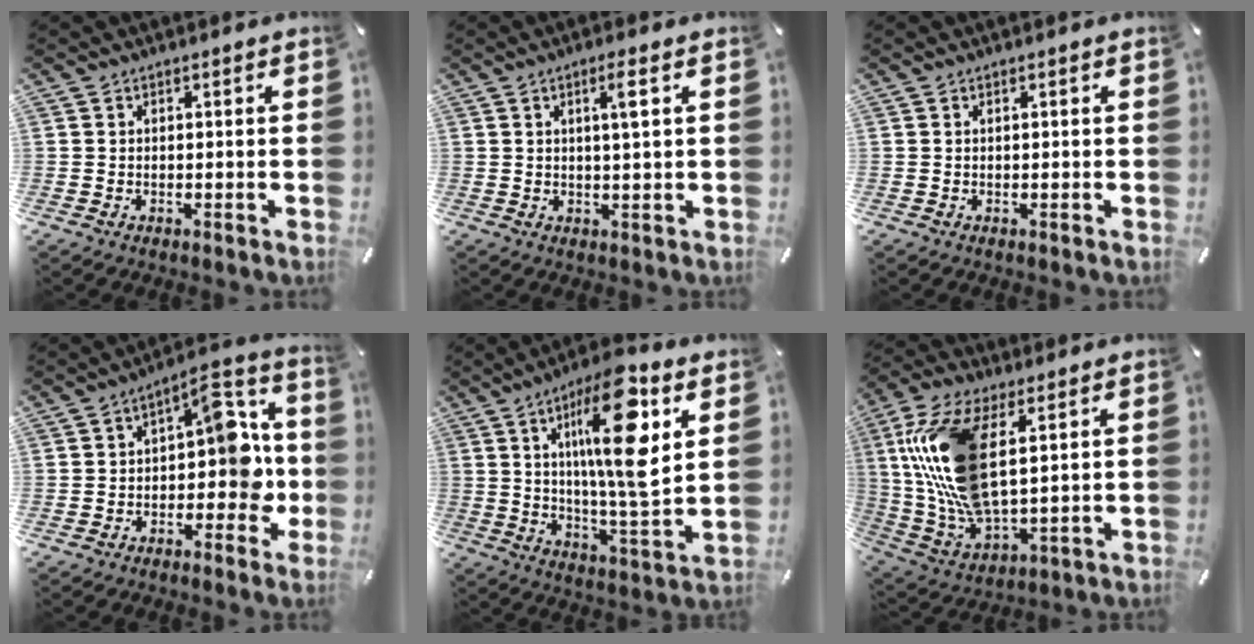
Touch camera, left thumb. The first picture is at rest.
{"total": 4.3, "force": [1.3, 0.3, 4.1], "torque": [-0.074, -0.003, 0.017]}
{"total": 0.0}
{"total": 12.0, "force": [0.1, 7.2, 9.5], "torque": [-0.105, -0.010, 0.000]}
{"total": 20.1, "force": [7.0, 5.2, 18.1], "torque": [-0.308, -0.028, 0.093]}
{"total": 17.9, "force": [5.5, 8.5, 14.8], "torque": [-0.339, -0.016, 0.097]}